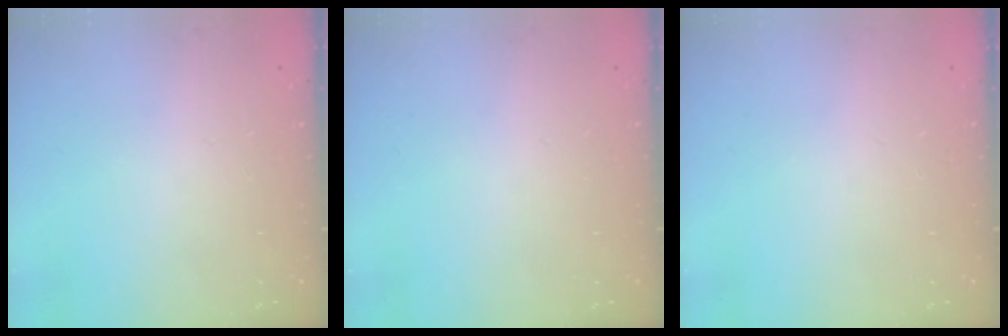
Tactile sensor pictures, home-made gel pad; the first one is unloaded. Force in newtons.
{"total": 0.0}
{"total": 0.0}